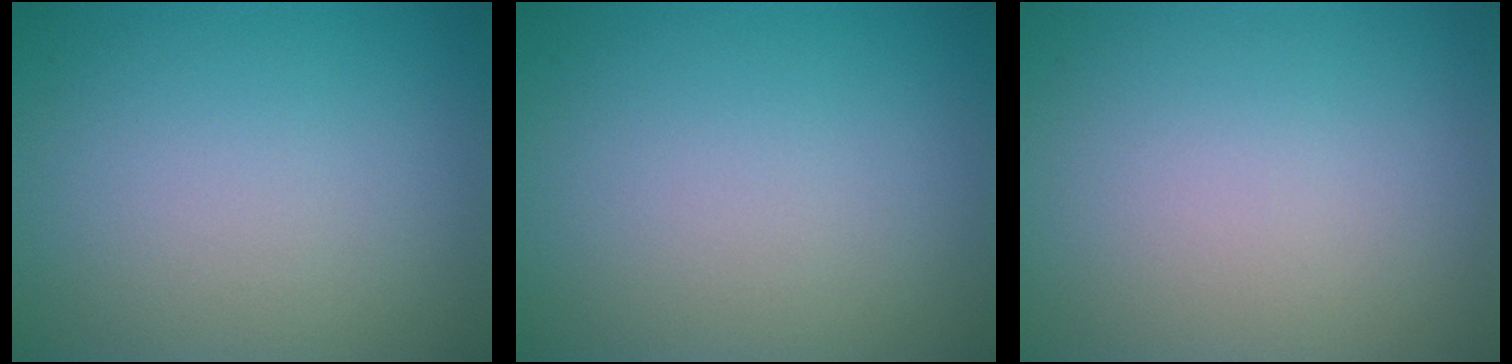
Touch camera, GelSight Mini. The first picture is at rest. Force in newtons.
{"total": 0.0}
{"total": 0.0}